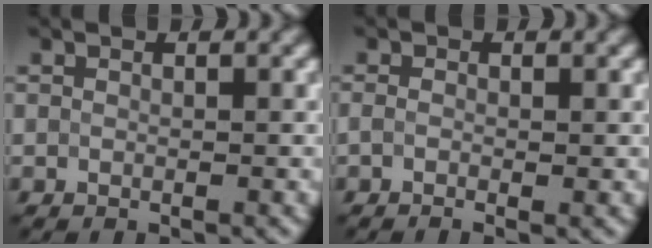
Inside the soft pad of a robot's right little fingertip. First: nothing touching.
{"total": 1.6, "force": [-0.7, 0.3, 1.4], "torque": [-0.015, -0.002, -0.007]}